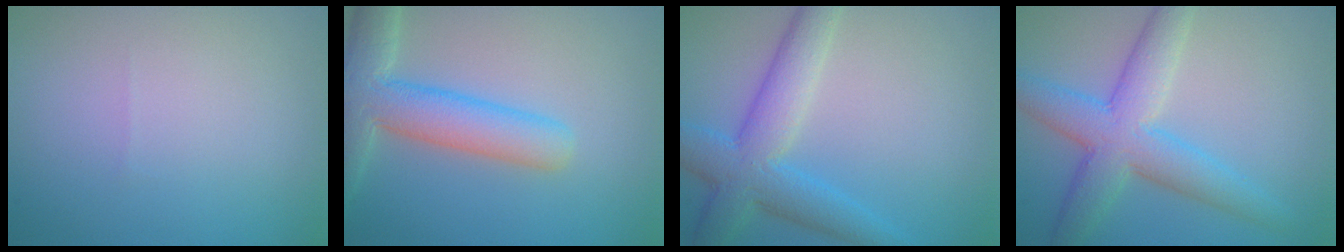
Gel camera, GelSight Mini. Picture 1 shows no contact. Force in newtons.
{"total": 6.7, "press": 6.7, "slide": 0.6}
{"total": 6.2, "press": 6.2, "slide": 0.3}
{"total": 6.4, "press": 6.4, "slide": 0.2}